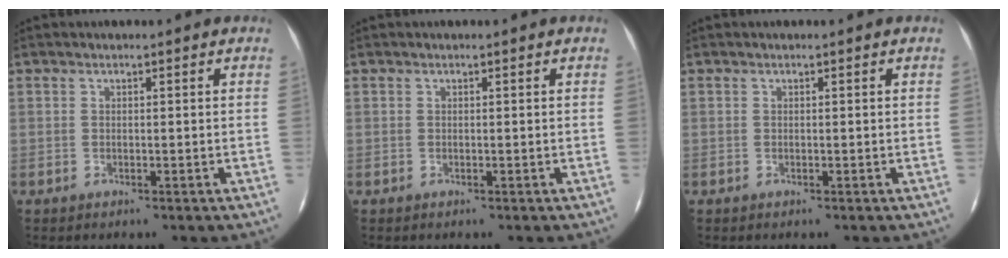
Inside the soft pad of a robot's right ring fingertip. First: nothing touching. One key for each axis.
{"total": 0.0}
{"total": 0.0}